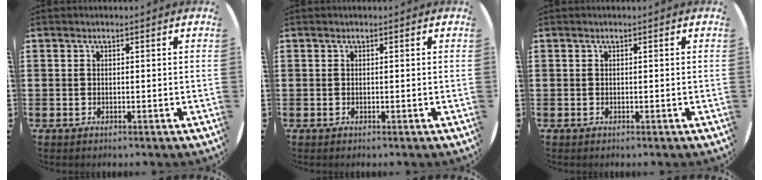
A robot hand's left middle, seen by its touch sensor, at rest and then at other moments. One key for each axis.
{"total": 0.0}
{"total": 0.0}